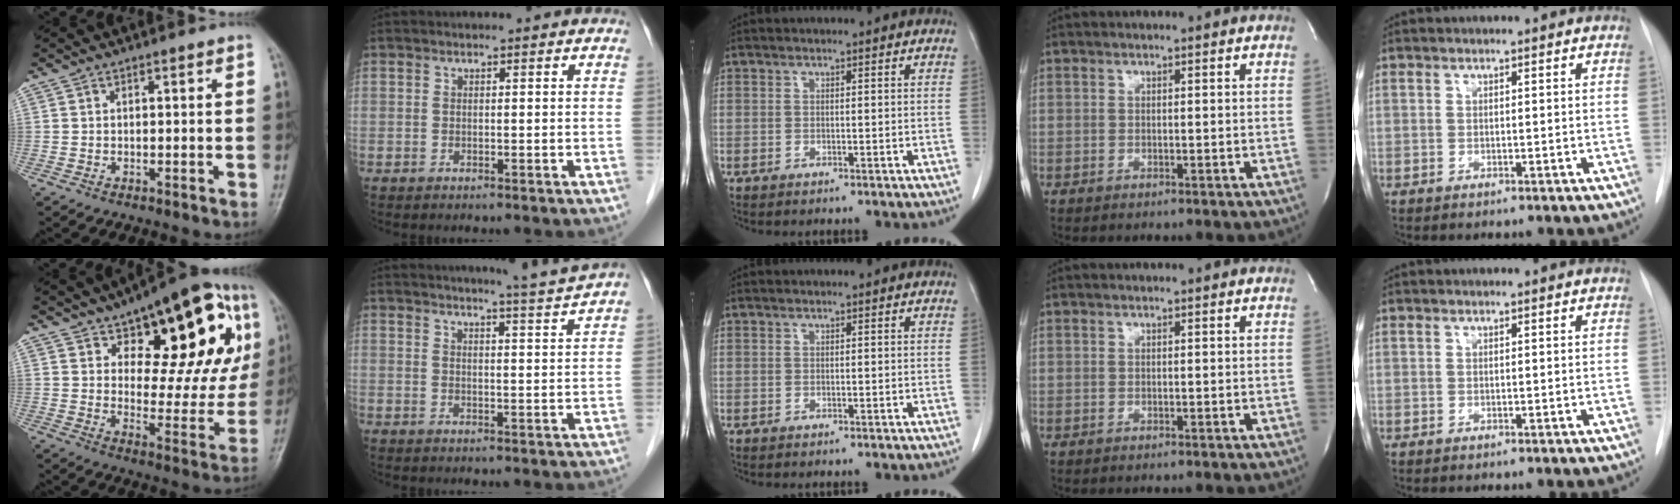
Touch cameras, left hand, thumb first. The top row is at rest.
{"thumb": {"total": 25.4, "force": [10.9, 11.2, 20.0], "torque": [-0.211, -0.018, 0.155]}, "index": {"total": 6.1, "force": [5.6, -2.2, 1.0], "torque": [-0.026, -0.030, 0.074]}}